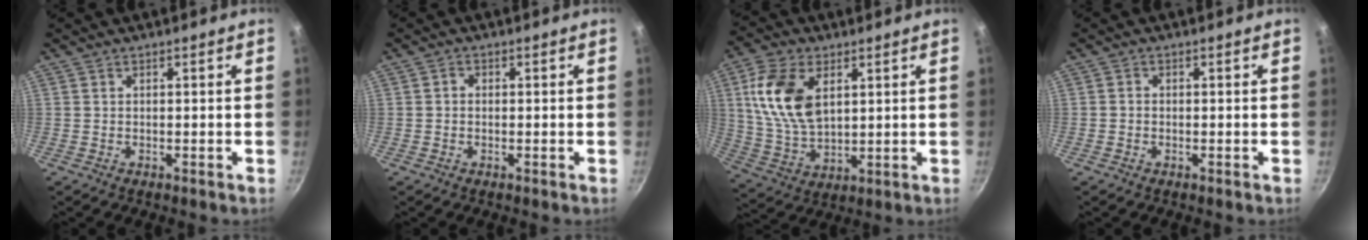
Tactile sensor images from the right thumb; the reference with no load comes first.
{"total": 1.2, "force": [0.0, 1.0, 0.7], "torque": [-0.012, 0.007, -0.002]}
{"total": 14.4, "force": [4.3, 8.6, 10.7], "torque": [-0.194, -0.016, 0.091]}
{"total": 0.9, "force": [-0.4, 0.8, 0.3], "torque": [-0.004, 0.002, -0.009]}